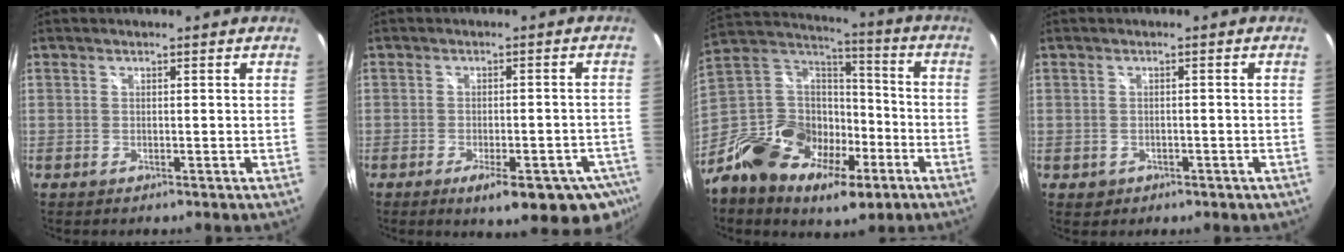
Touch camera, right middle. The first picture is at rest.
{"total": 14.2, "force": [-9.1, 4.4, 9.9], "torque": [-0.135, -0.034, -0.114]}
{"total": 20.6, "force": [-10.2, 12.3, 13.0], "torque": [-0.268, 0.000, -0.183]}
{"total": 2.9, "force": [-1.0, 2.4, 1.1], "torque": [-0.028, -0.002, -0.004]}